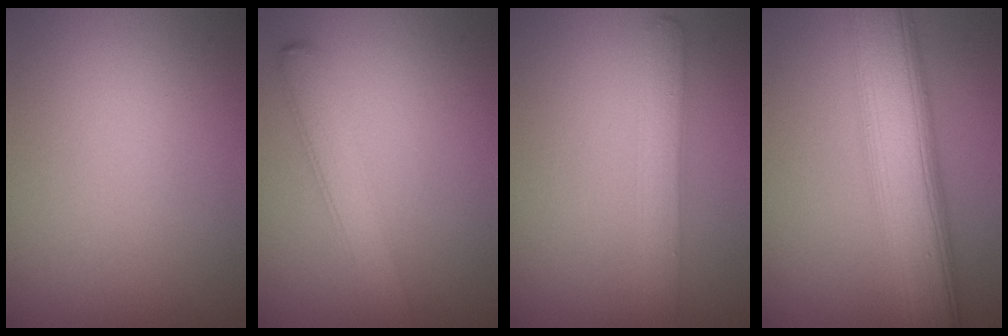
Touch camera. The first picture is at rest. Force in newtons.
{"total": 2.9, "press": 2.9, "slide": 0.1}
{"total": 2.5, "press": 2.5, "slide": 0.1}
{"total": 9.0, "press": 9.0, "slide": 0.3}